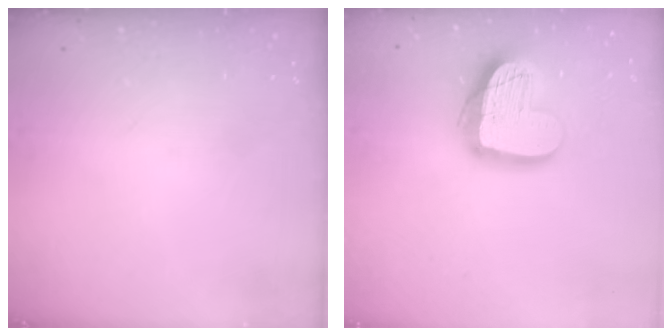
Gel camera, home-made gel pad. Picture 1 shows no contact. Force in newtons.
{"total": 17.8, "press": 17.7, "slide": 1.7}